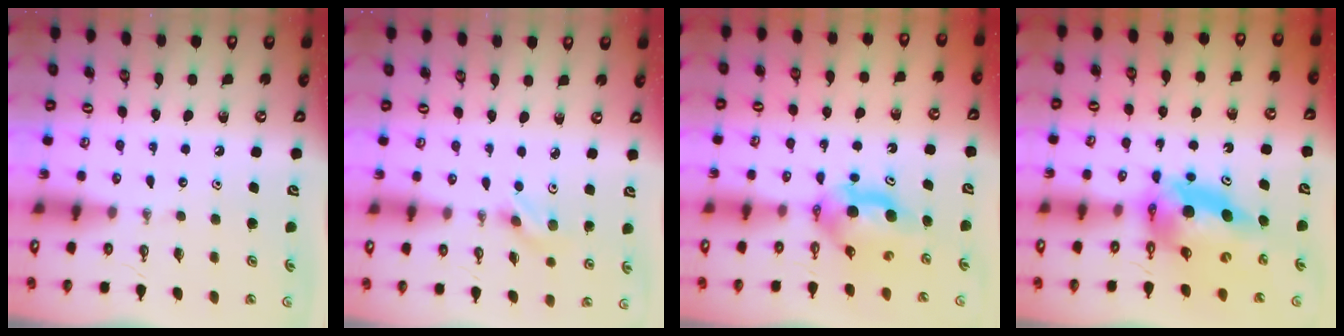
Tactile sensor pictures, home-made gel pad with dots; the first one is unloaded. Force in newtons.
{"total": 2.2, "press": 2.1, "slide": 0.6}
{"total": 5.2, "press": 5.2, "slide": 0.2}
{"total": 11.6, "press": 11.6, "slide": 1.1}